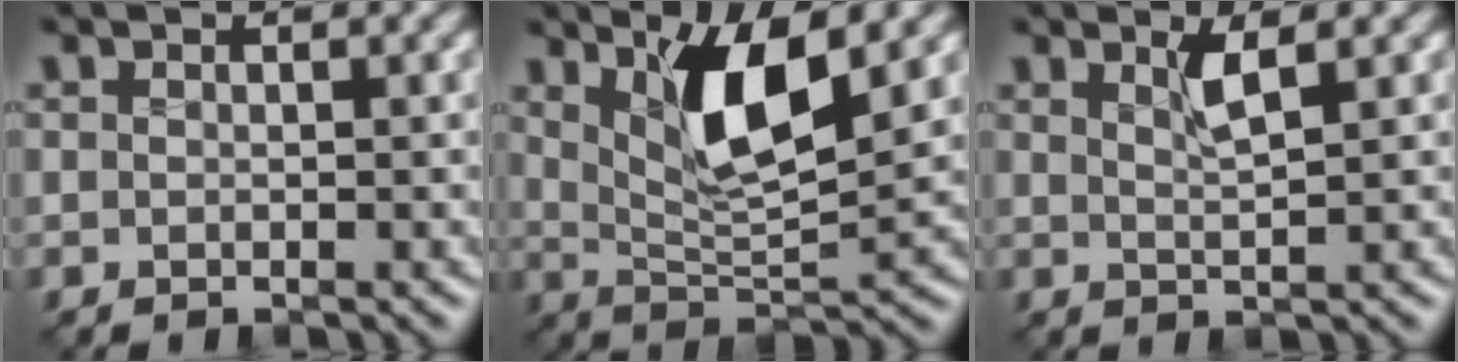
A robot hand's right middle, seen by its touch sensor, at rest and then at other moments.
{"total": 6.1, "force": [2.7, 1.6, 5.3], "torque": [-0.100, -0.014, 0.049]}
{"total": 2.0, "force": [0.9, 0.3, 1.7], "torque": [-0.032, -0.002, 0.013]}